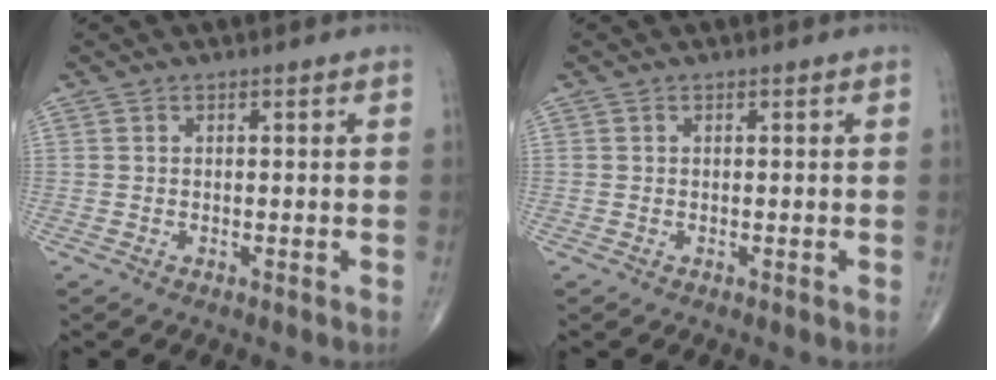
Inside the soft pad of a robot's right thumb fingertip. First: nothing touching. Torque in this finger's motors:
{"motor_torque": [0.00, -0.11, -0.17, 0.02, 0.02]}